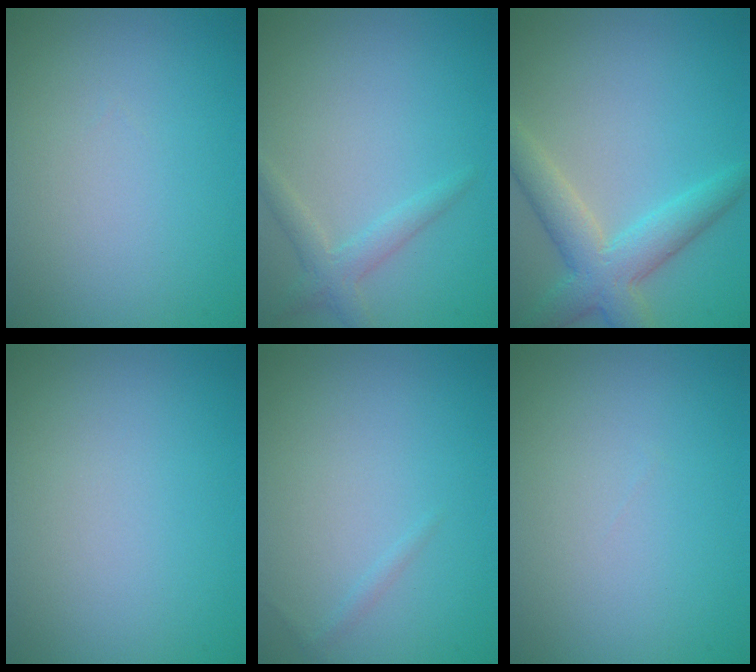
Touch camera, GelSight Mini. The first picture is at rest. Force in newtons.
{"total": 1.9, "press": 1.9, "slide": 0.0}
{"total": 5.1, "press": 5.1, "slide": 0.4}
{"total": 0.0}
{"total": 0.5, "press": 0.5, "slide": 0.0}
{"total": 0.0}